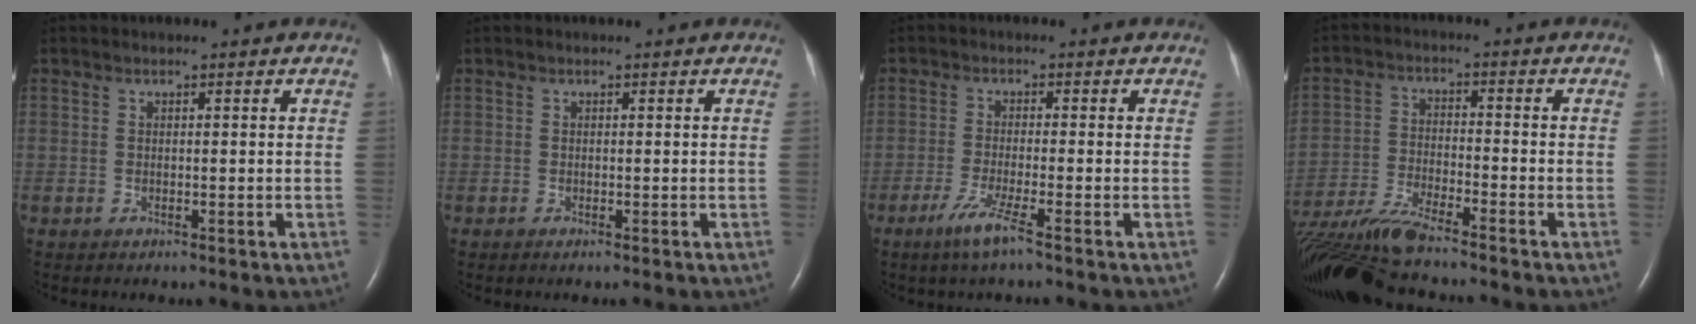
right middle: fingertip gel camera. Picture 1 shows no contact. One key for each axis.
{"total": 0.0}
{"total": 4.5, "fx": -2.8, "fy": -0.6, "fz": 3.4, "tx": -0.072, "ty": -0.013, "tz": -0.060}
{"total": 20.1, "fx": -16.4, "fy": 7.0, "fz": 9.3, "tx": -0.247, "ty": -0.035, "tz": -0.265}